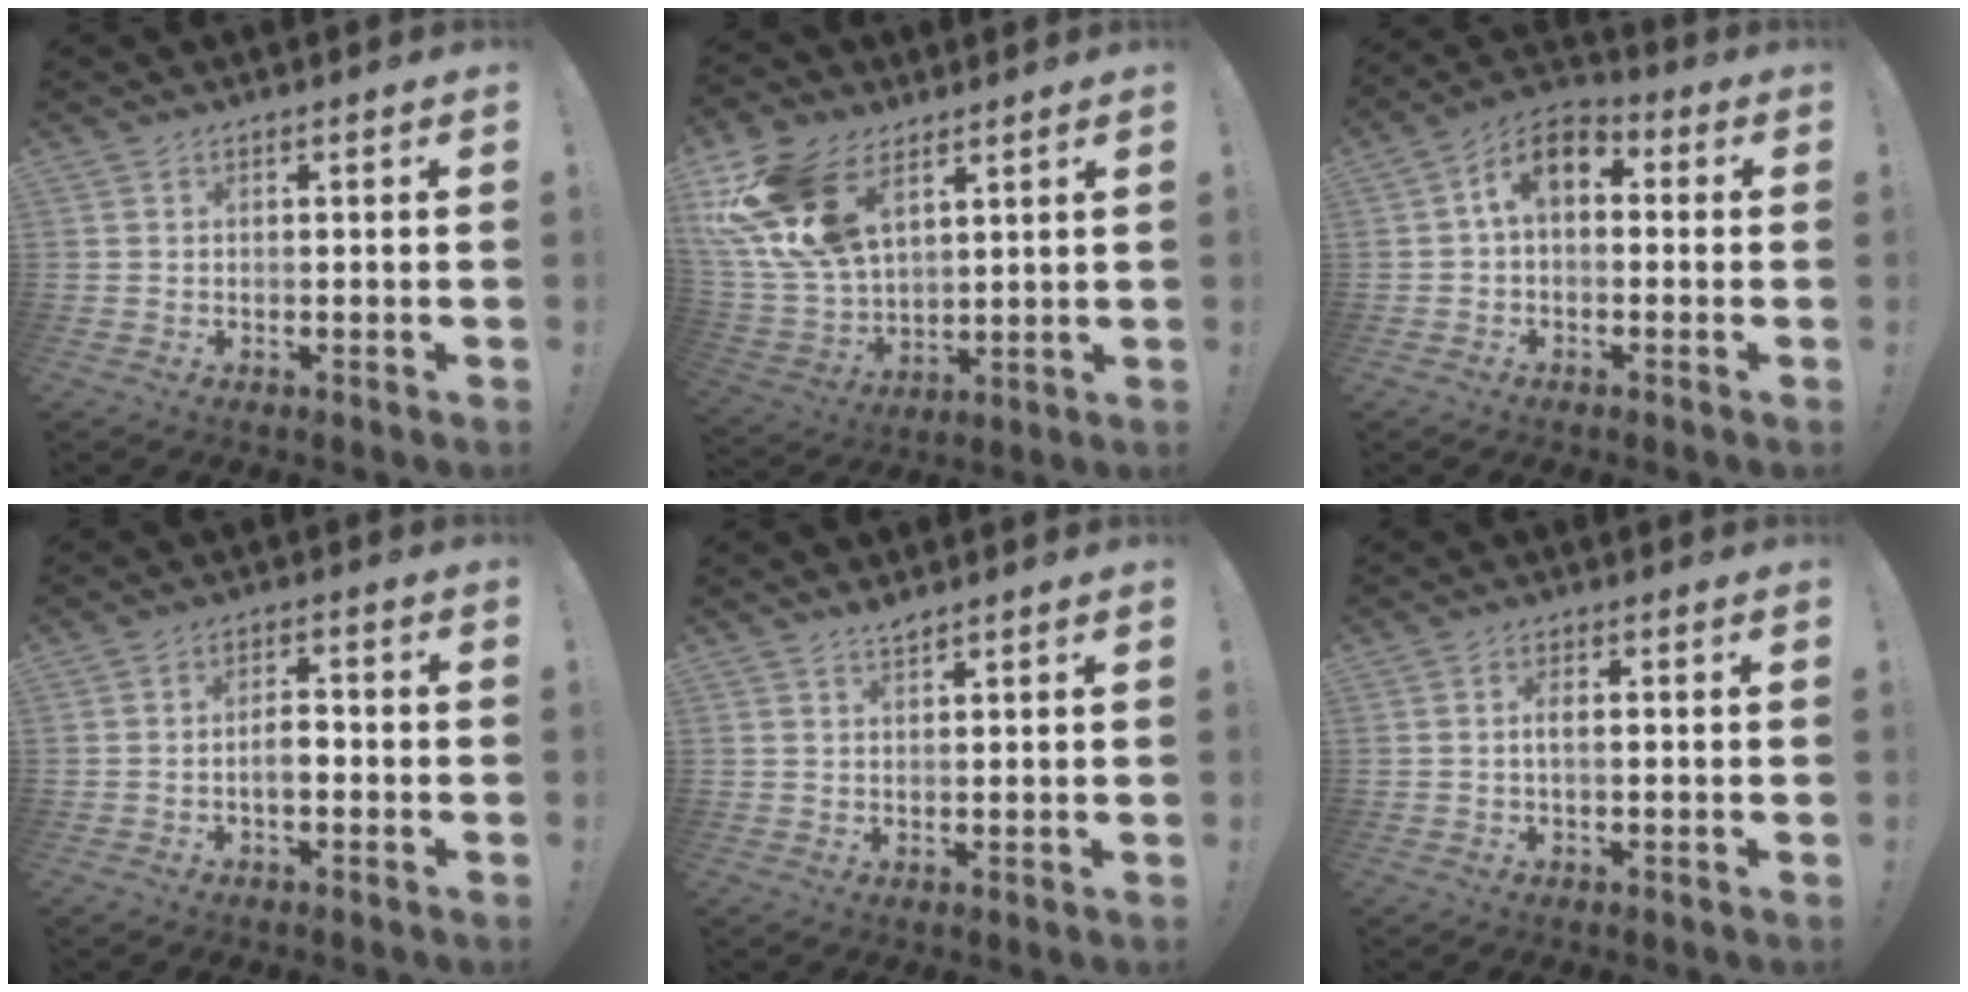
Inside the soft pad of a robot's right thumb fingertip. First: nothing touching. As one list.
[{"total": 20.4, "force": [10.0, 12.4, 12.7], "torque": [-0.266, -0.046, 0.189]}, {"total": 9.0, "force": [1.7, 5.7, 6.7], "torque": [-0.117, 0.017, 0.037]}, {"total": 4.8, "force": [-1.5, 2.4, 4.0], "torque": [-0.070, 0.006, -0.030]}, {"total": 1.8, "force": [1.7, 0.0, 0.6], "torque": [-0.009, -0.009, 0.029]}, {"total": 2.6, "force": [-0.2, 0.8, 2.5], "torque": [-0.047, 0.002, -0.009]}]